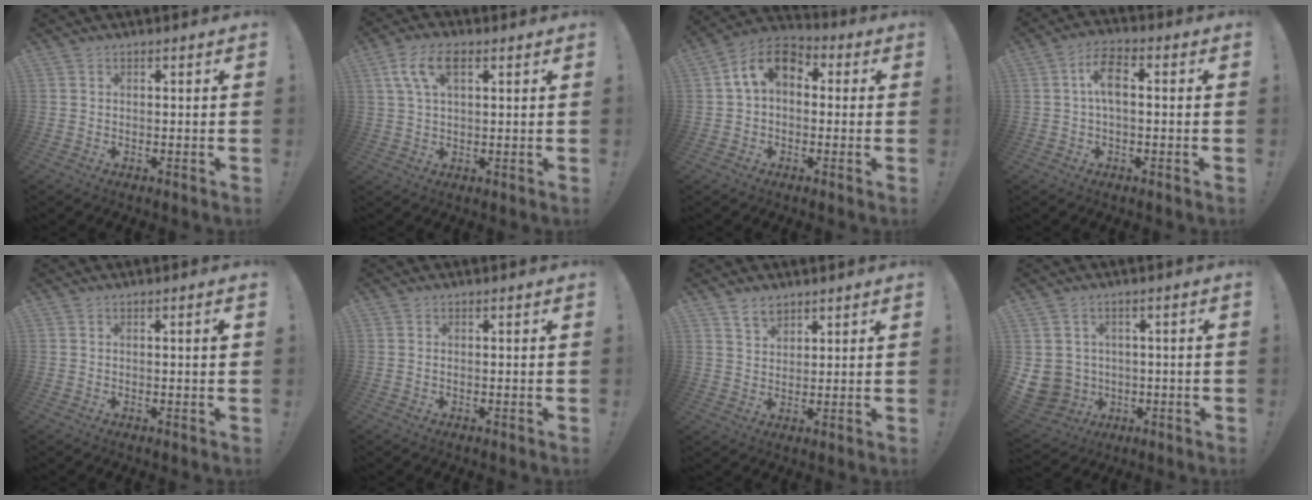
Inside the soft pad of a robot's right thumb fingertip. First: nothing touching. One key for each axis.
{"total": 8.3, "fx": 3.1, "fy": 4.2, "fz": 6.5, "tx": -0.129, "ty": 0.012, "tz": 0.059}
{"total": 10.8, "fx": 2.2, "fy": 7.3, "fz": 7.7, "tx": -0.141, "ty": 0.018, "tz": 0.046}
{"total": 7.3, "fx": 0.4, "fy": 3.3, "fz": 6.5, "tx": -0.121, "ty": 0.010, "tz": 0.009}
{"total": 1.5, "fx": 0.4, "fy": 0.0, "fz": 1.4, "tx": -0.026, "ty": 0.000, "tz": 0.005}
{"total": 0.0}
{"total": 4.8, "fx": 3.8, "fy": 2.6, "fz": 1.5, "tx": -0.020, "ty": -0.019, "tz": 0.069}
{"total": 7.5, "fx": -0.1, "fy": 7.2, "fz": 2.0, "tx": -0.067, "ty": -0.004, "tz": 0.006}